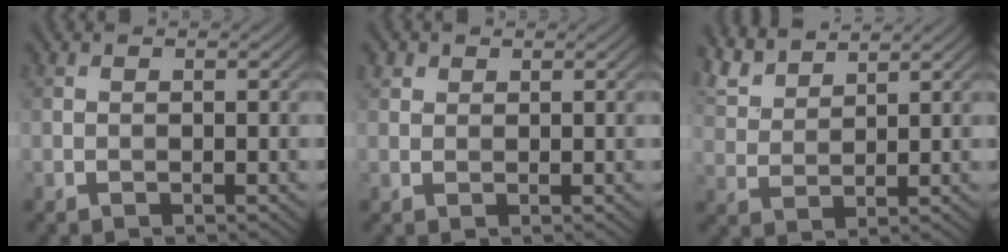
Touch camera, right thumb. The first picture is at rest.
{"total": 1.5, "force": [0.9, 1.1, 0.4], "torque": [-0.010, 0.005, 0.019]}
{"total": 5.4, "force": [4.7, 1.4, 2.3], "torque": [-0.067, 0.012, 0.102]}